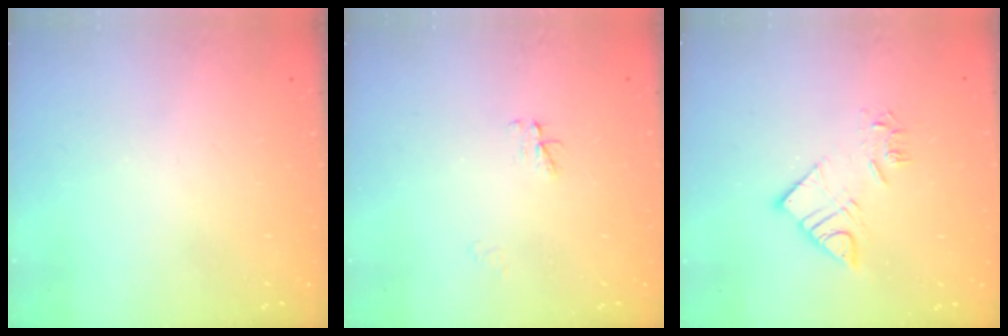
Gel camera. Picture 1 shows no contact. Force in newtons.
{"total": 3.0, "press": 3.0, "slide": 0.4}
{"total": 9.0, "press": 9.0, "slide": 0.4}